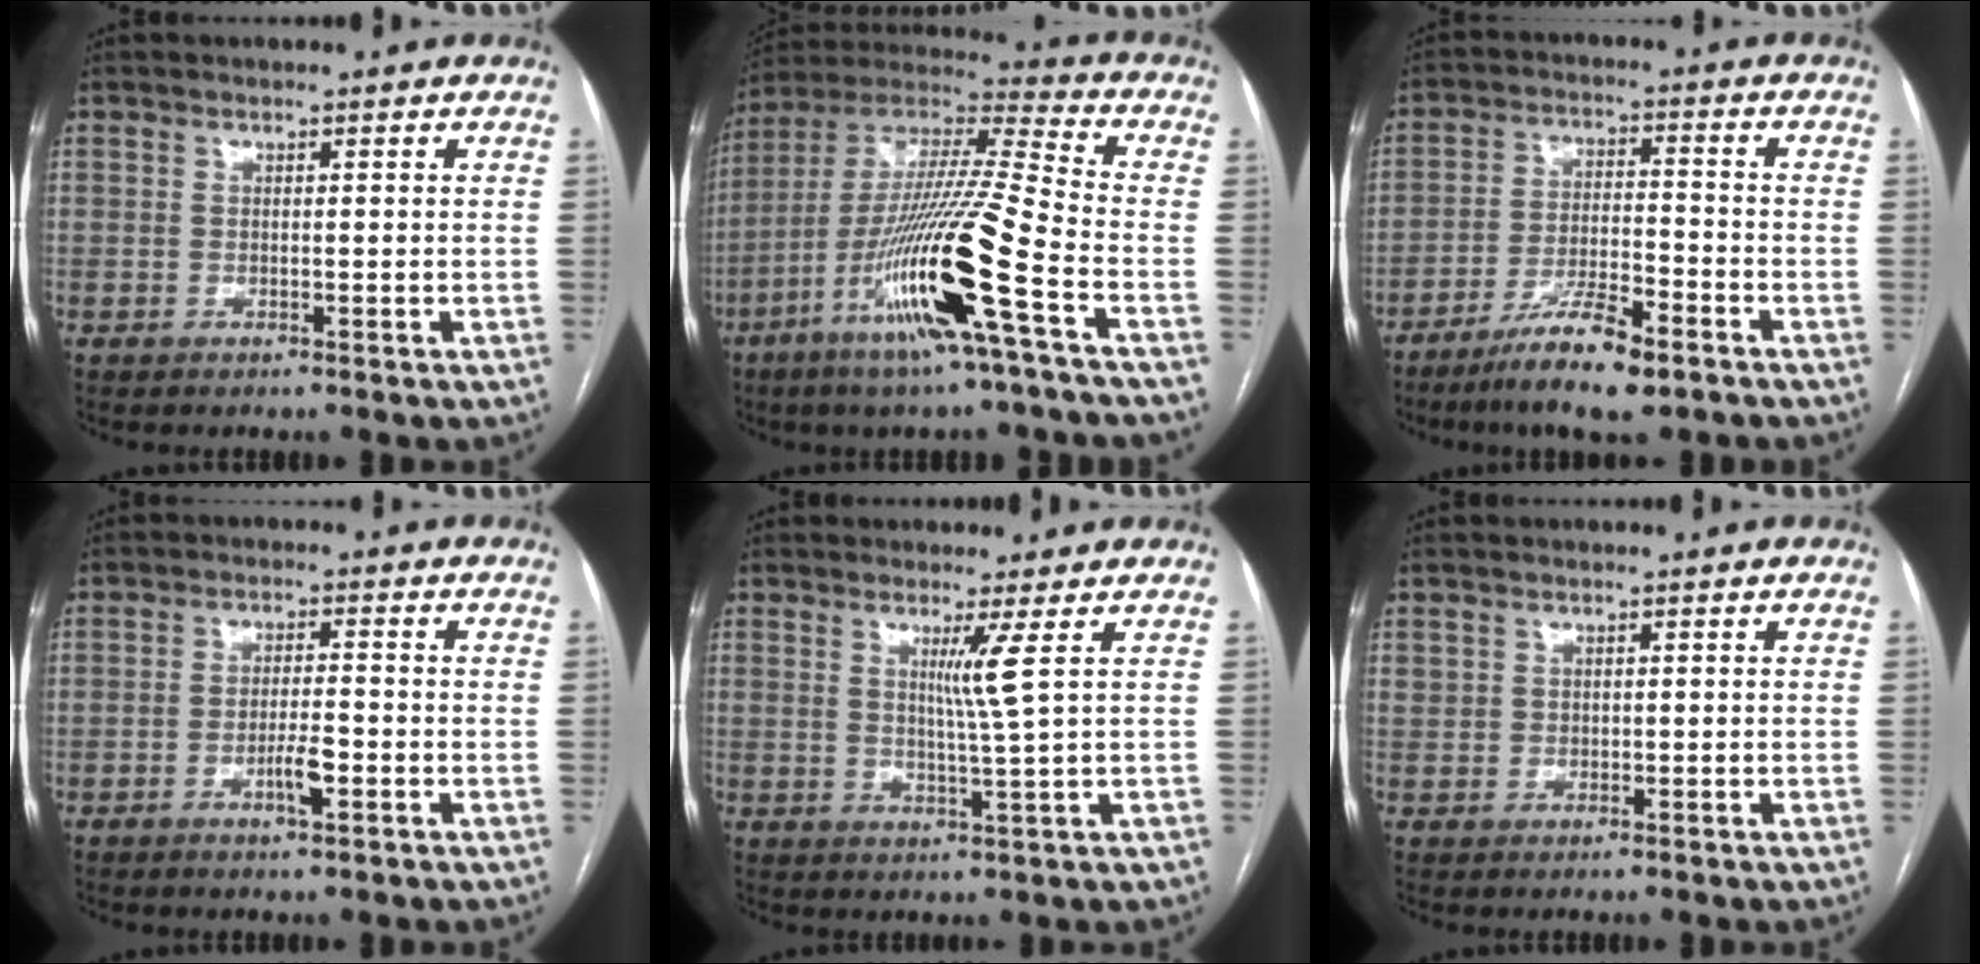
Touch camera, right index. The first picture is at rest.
{"total": 20.2, "force": [-8.3, -0.7, 18.4], "torque": [-0.383, -0.029, -0.164]}
{"total": 10.1, "force": [-6.9, 1.4, 7.2], "torque": [-0.136, -0.018, -0.121]}
{"total": 3.8, "force": [-1.7, 0.5, 3.4], "torque": [-0.061, 0.000, -0.030]}
{"total": 4.0, "force": [1.5, -1.7, 3.3], "torque": [-0.065, -0.017, 0.033]}
{"total": 0.7, "force": [0.3, 0.6, 0.1], "torque": [0.006, 0.009, 0.005]}